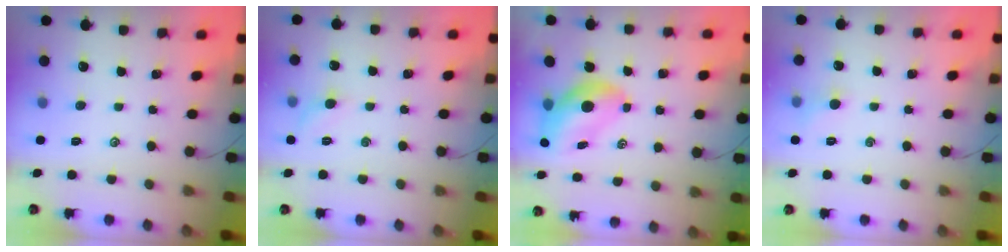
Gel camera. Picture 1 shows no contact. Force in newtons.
{"total": 4.7, "press": 4.4, "slide": 1.6}
{"total": 8.4, "press": 8.3, "slide": 1.3}
{"total": 3.1, "press": 2.9, "slide": 1.1}